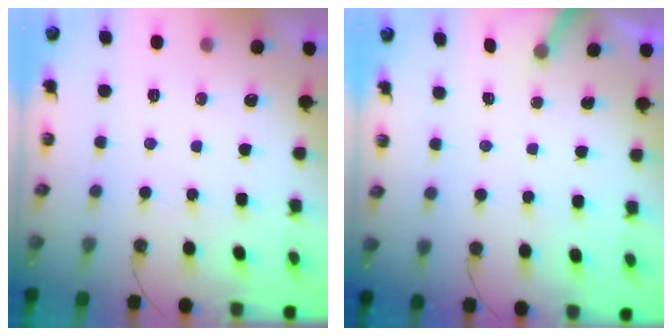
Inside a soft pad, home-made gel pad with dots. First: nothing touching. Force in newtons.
{"total": 3.4, "press": 3.4, "slide": 0.2}